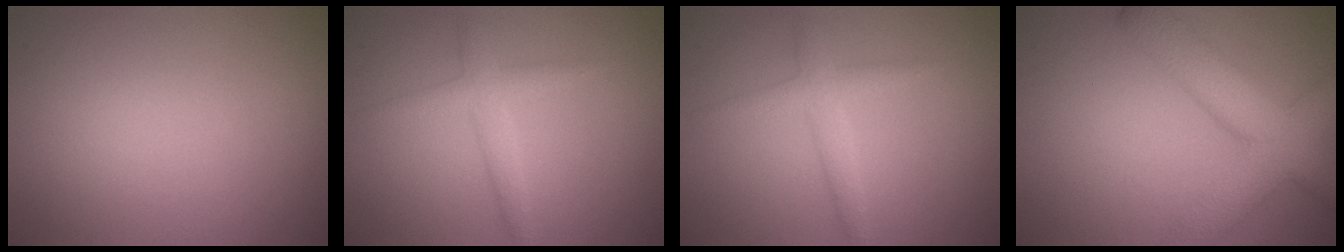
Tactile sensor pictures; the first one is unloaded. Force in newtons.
{"total": 2.2, "press": 2.2, "slide": 0.1}
{"total": 2.2, "press": 2.2, "slide": 0.1}
{"total": 7.3, "press": 7.3, "slide": 0.4}